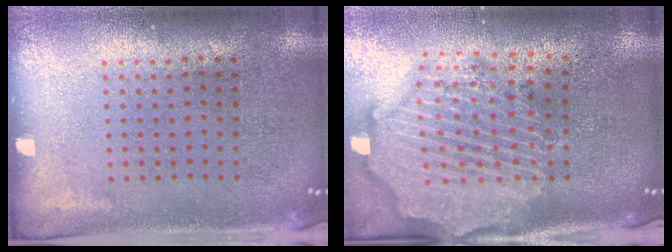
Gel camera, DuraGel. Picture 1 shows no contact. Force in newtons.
{"total": 3.4, "press": 2.9, "slide": 1.7}